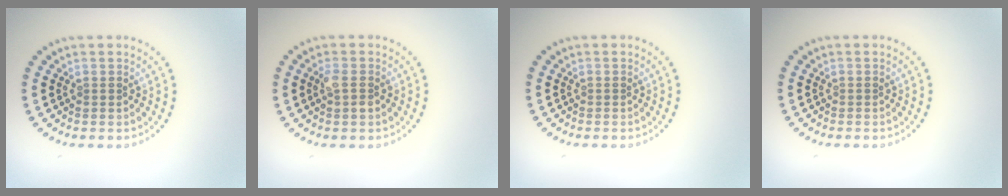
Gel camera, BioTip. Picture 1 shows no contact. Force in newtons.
{"total": 1.5, "press": 1.5, "slide": 0.4}
{"total": 0.0}
{"total": 0.0}